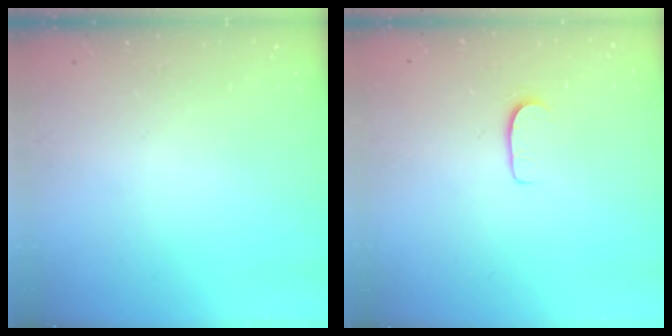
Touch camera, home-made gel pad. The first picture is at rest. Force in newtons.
{"total": 5.9, "press": 5.8, "slide": 0.6}